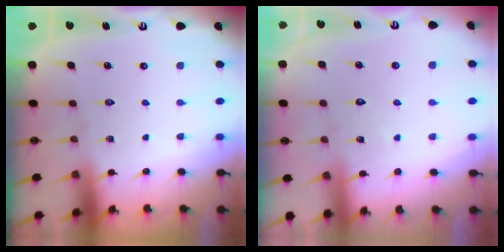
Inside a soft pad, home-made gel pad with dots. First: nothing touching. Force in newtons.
{"total": 5.5, "press": 5.4, "slide": 0.6}